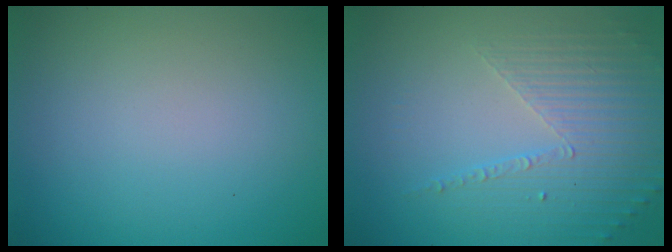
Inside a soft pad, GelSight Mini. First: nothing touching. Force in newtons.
{"total": 4.8, "press": 3.2, "slide": 3.6}